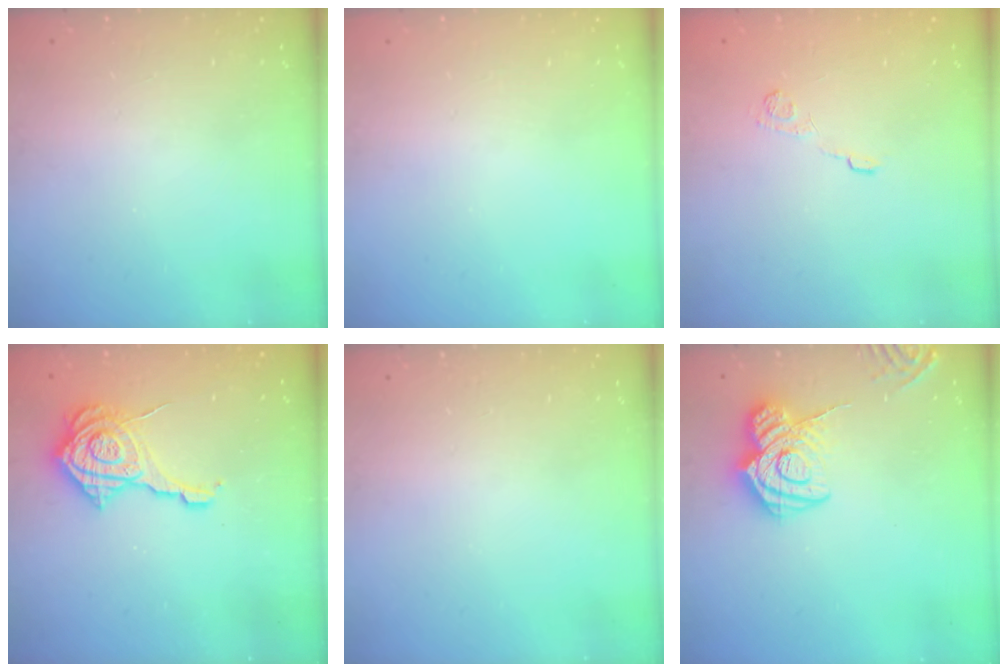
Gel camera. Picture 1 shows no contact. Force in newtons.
{"total": 0.0}
{"total": 8.5, "press": 8.4, "slide": 1.5}
{"total": 13.9, "press": 13.8, "slide": 1.7}
{"total": 0.0}
{"total": 16.0, "press": 15.9, "slide": 1.7}